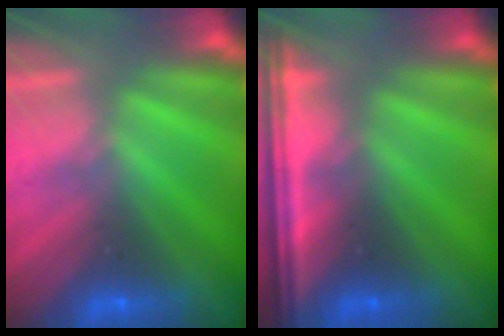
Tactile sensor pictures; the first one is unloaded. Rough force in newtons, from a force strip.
{"total": 6.7}